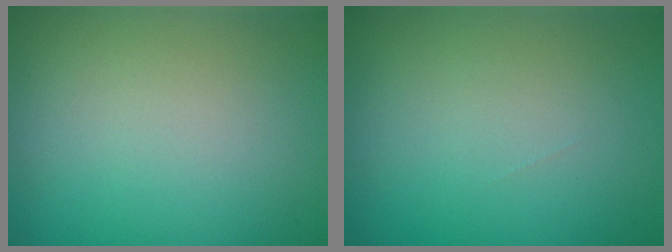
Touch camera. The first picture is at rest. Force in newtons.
{"total": 0.0}